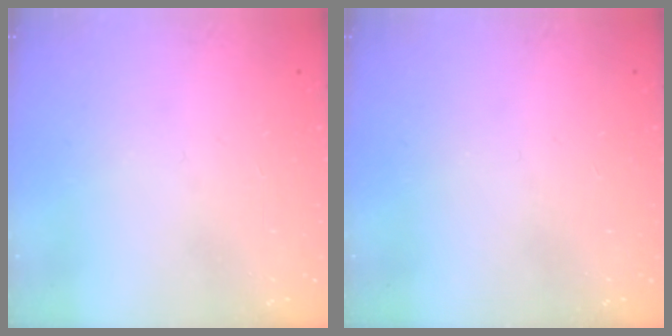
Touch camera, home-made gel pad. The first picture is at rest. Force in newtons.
{"total": 0.0}